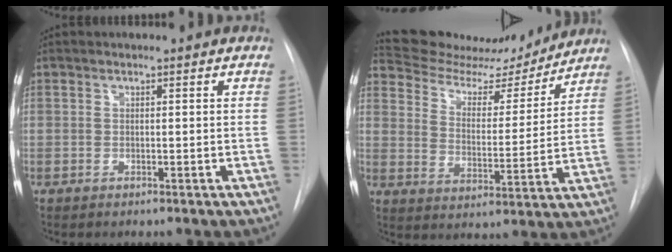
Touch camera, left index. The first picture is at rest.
{"total": 15.8, "force": [15.2, 3.3, 2.8], "torque": [-0.039, -0.014, 0.228]}